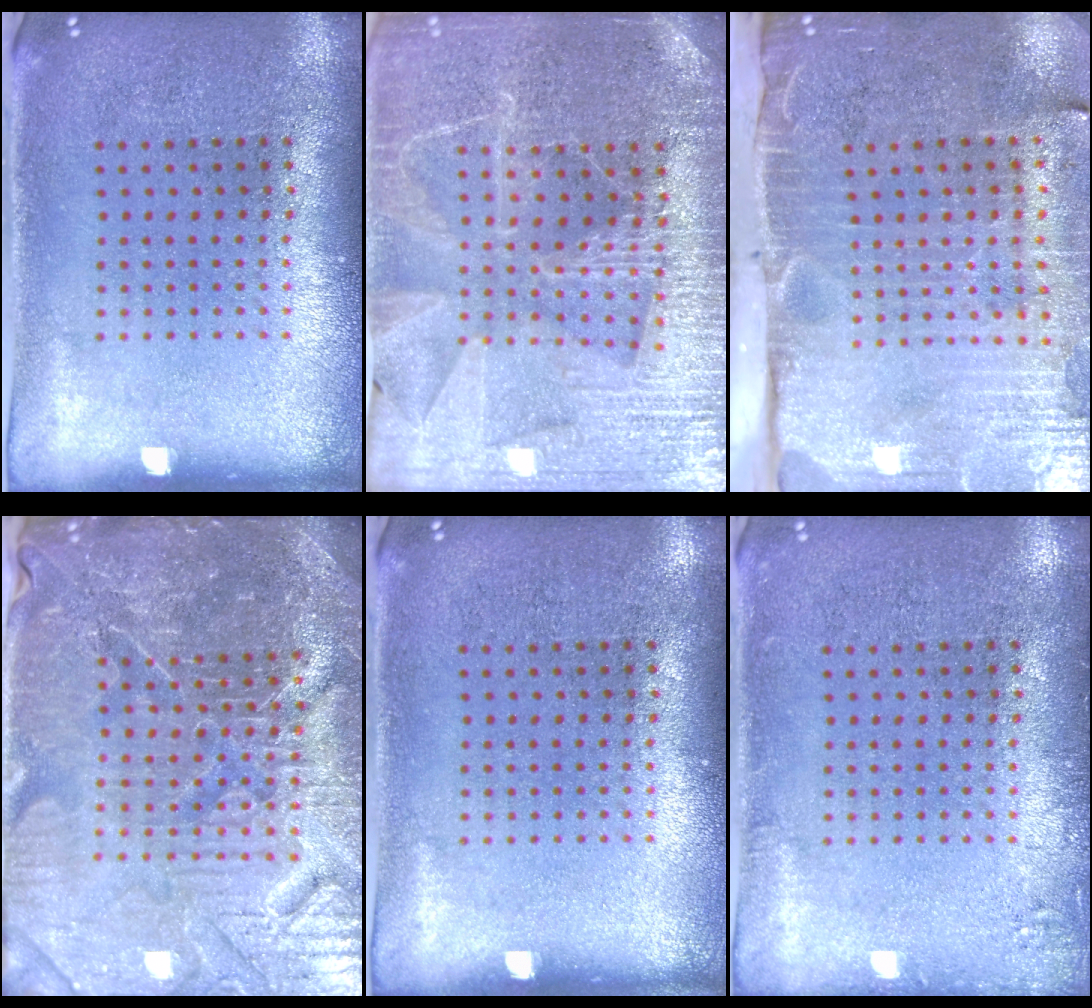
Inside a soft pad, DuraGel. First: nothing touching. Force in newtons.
{"total": 4.2, "press": 4.0, "slide": 1.4}
{"total": 4.8, "press": 4.0, "slide": 2.7}
{"total": 5.8, "press": 5.4, "slide": 2.2}
{"total": 0.0}
{"total": 1.3, "press": 1.2, "slide": 0.3}